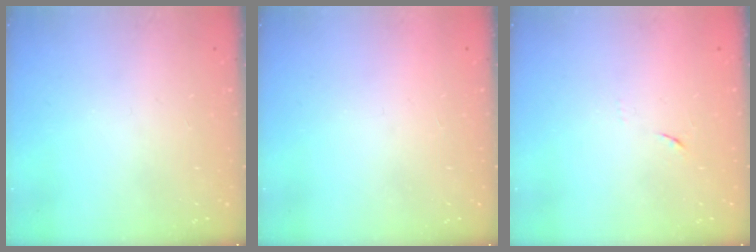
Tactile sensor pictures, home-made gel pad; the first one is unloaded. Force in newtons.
{"total": 1.5, "press": 1.5, "slide": 0.1}
{"total": 5.2, "press": 5.1, "slide": 0.7}